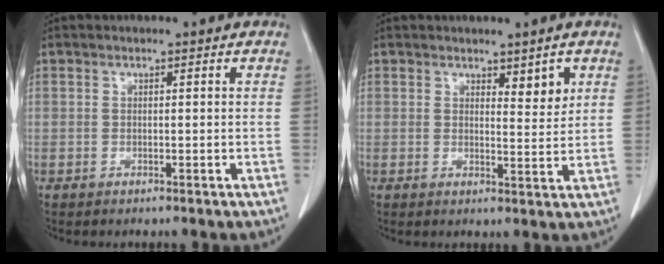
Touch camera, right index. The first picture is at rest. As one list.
[{"total": 3.2, "force": [1.9, 1.0, 2.3], "torque": [-0.030, -0.011, 0.030]}]